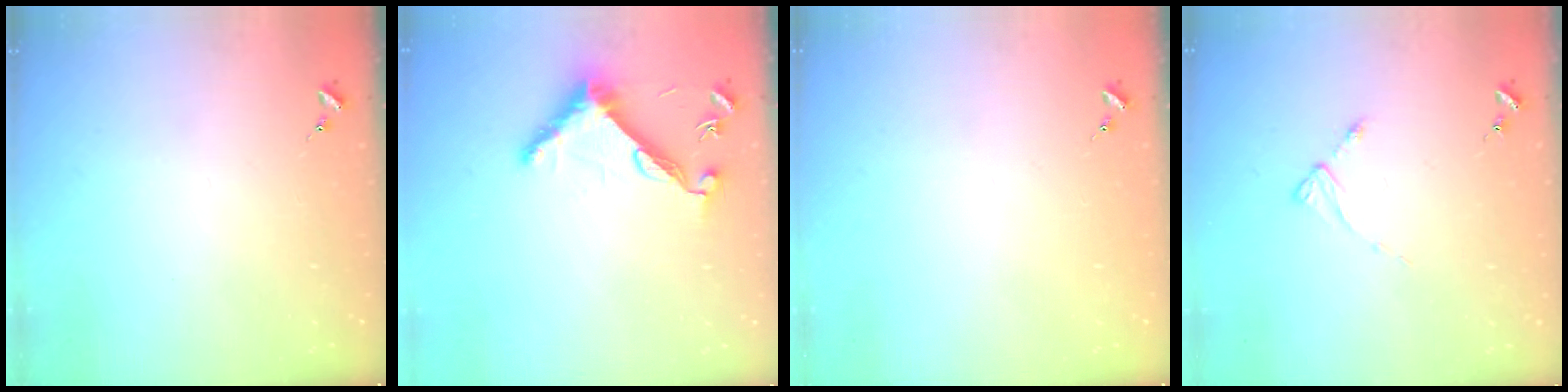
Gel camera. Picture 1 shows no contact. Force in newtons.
{"total": 8.3, "press": 8.2, "slide": 0.5}
{"total": 0.0}
{"total": 2.5, "press": 2.5, "slide": 0.3}